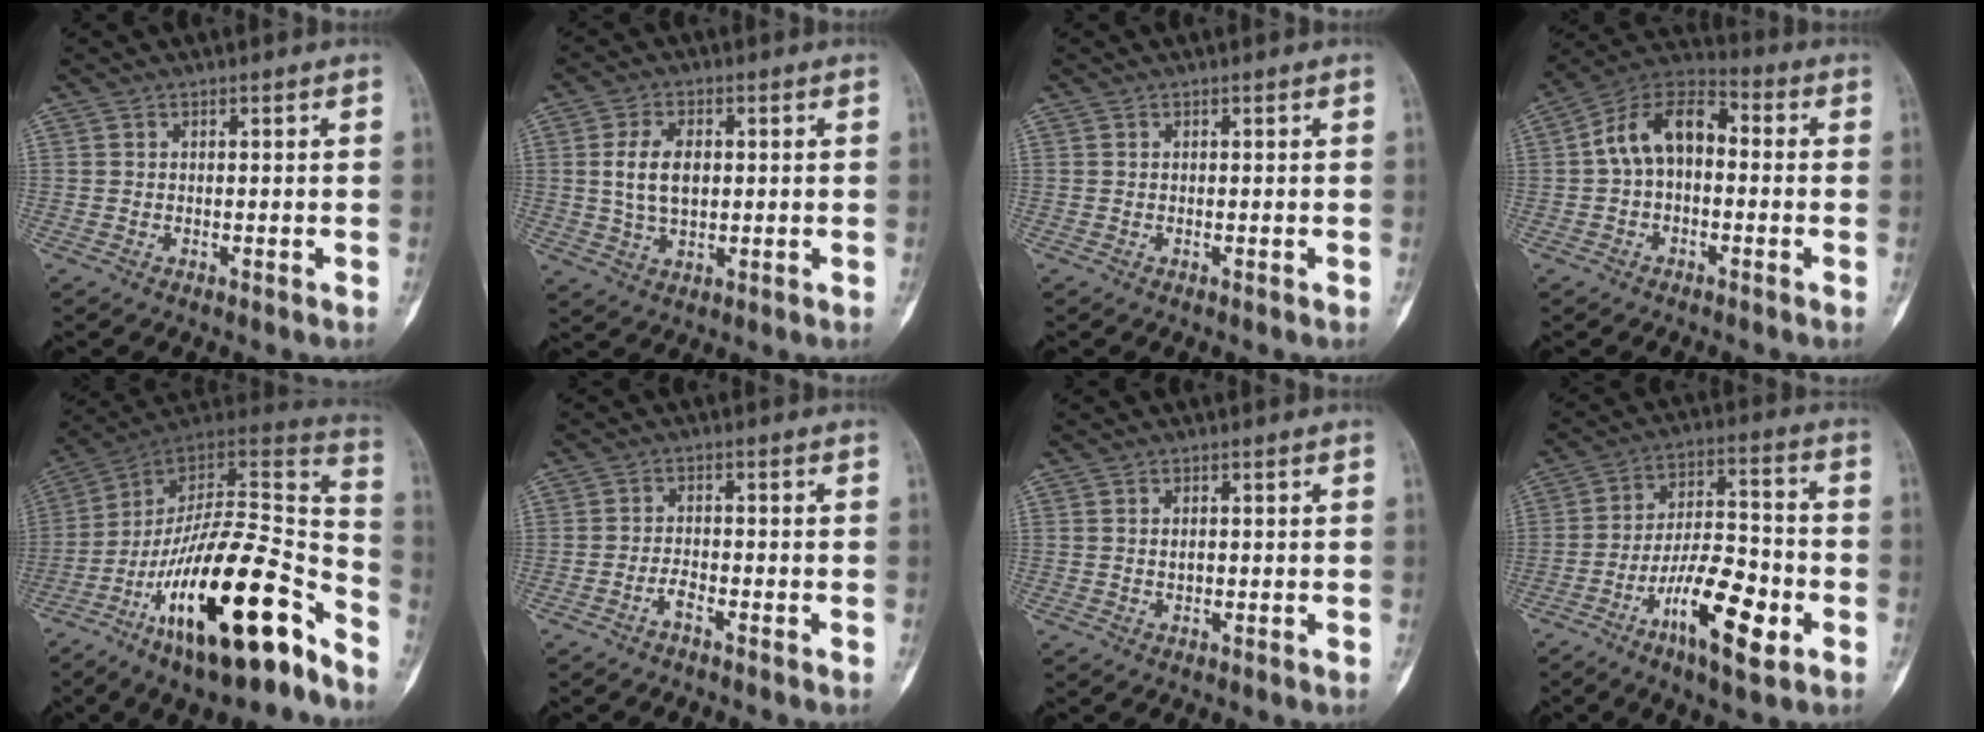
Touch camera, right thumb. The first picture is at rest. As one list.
[{"total": 7.3, "force": [0.8, 4.4, 5.8], "torque": [-0.103, 0.001, 0.018]}, {"total": 0.0}, {"total": 11.6, "force": [0.1, 7.5, 8.9], "torque": [-0.143, 0.041, -0.015]}, {"total": 27.7, "force": [-16.0, 8.4, 21.0], "torque": [-0.301, 0.088, -0.260]}, {"total": 2.2, "force": [-1.6, 0.6, 1.4], "torque": [-0.031, 0.013, -0.033]}, {"total": 0.7, "force": [0.0, 0.5, 0.5], "torque": [-0.006, 0.001, -0.001]}, {"total": 15.2, "force": [-6.5, 5.1, 12.8], "torque": [-0.208, 0.033, -0.109]}]